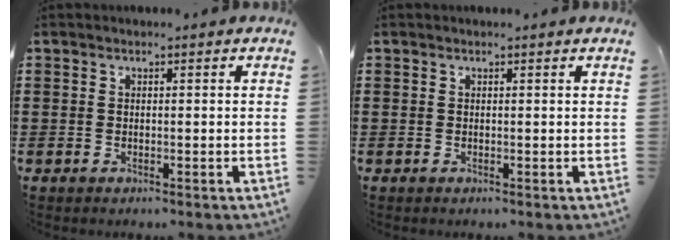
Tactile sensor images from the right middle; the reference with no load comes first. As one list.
[{"total": 0.0}]